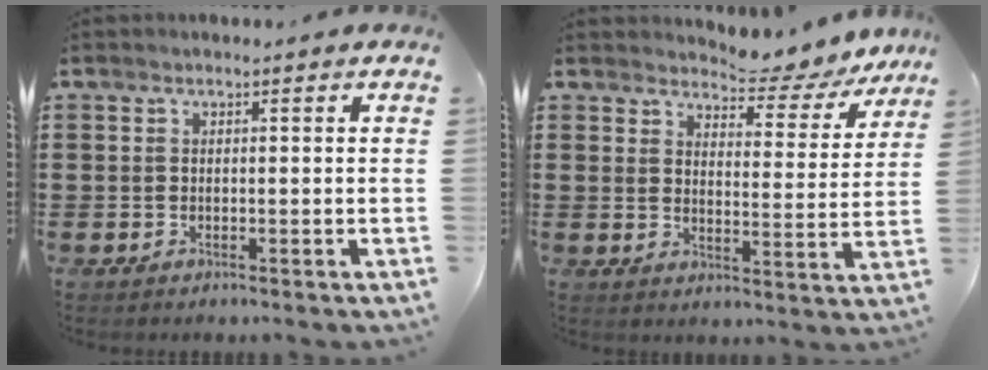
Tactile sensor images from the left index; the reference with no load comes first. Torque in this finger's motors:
{"motor_torque": [2.01, -0.13, 0.12, 0.03]}